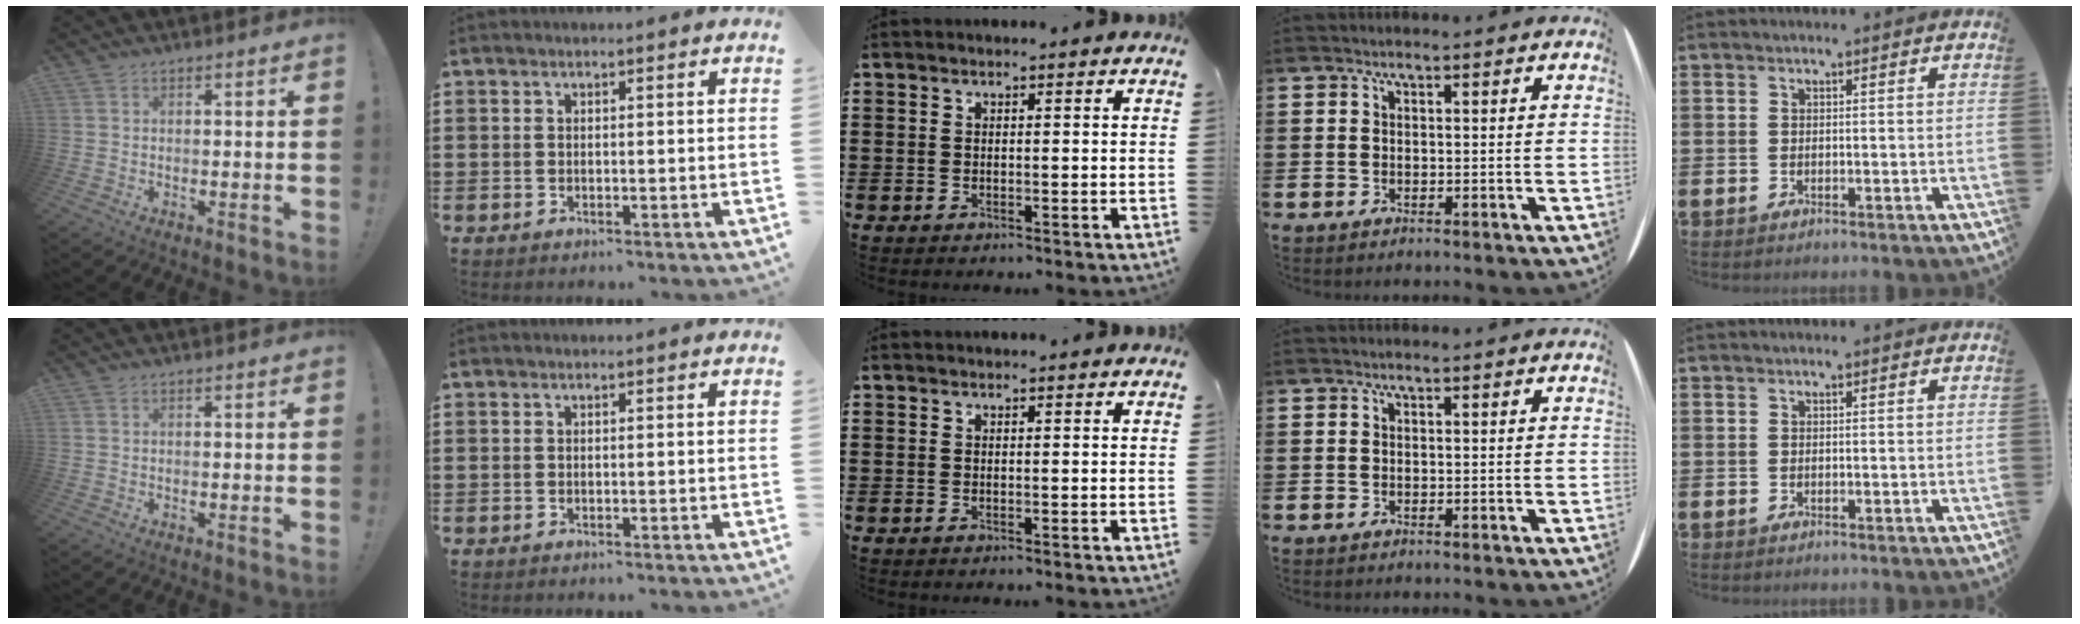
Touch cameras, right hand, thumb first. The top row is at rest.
{}